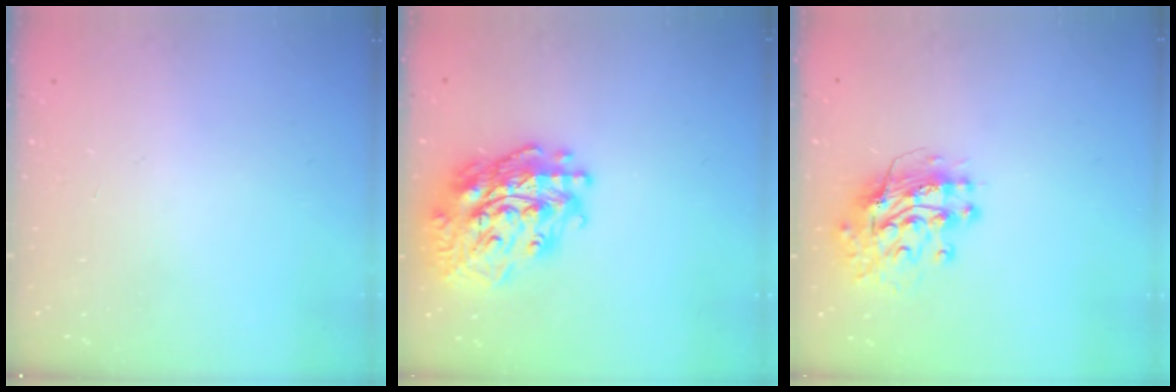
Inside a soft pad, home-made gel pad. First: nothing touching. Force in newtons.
{"total": 23.0, "press": 22.8, "slide": 2.4}
{"total": 12.8, "press": 12.7, "slide": 1.1}